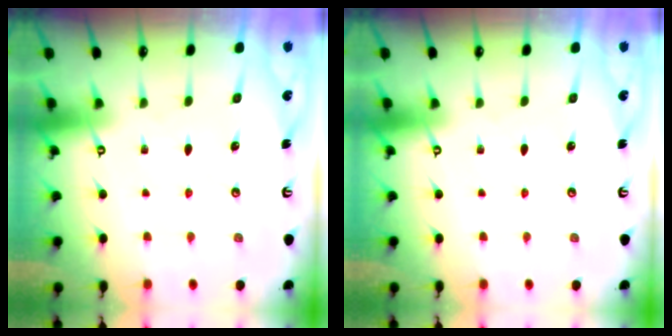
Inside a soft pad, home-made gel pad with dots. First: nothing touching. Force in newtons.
{"total": 0.0}